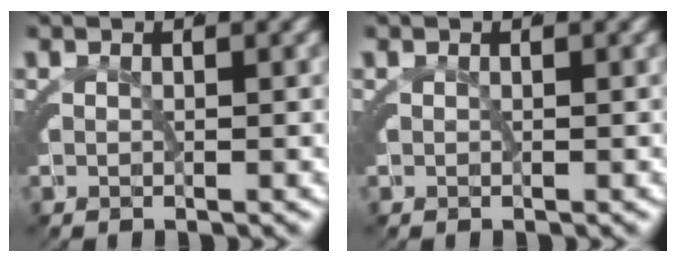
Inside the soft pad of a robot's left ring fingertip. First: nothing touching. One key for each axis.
{"total": 0.0}